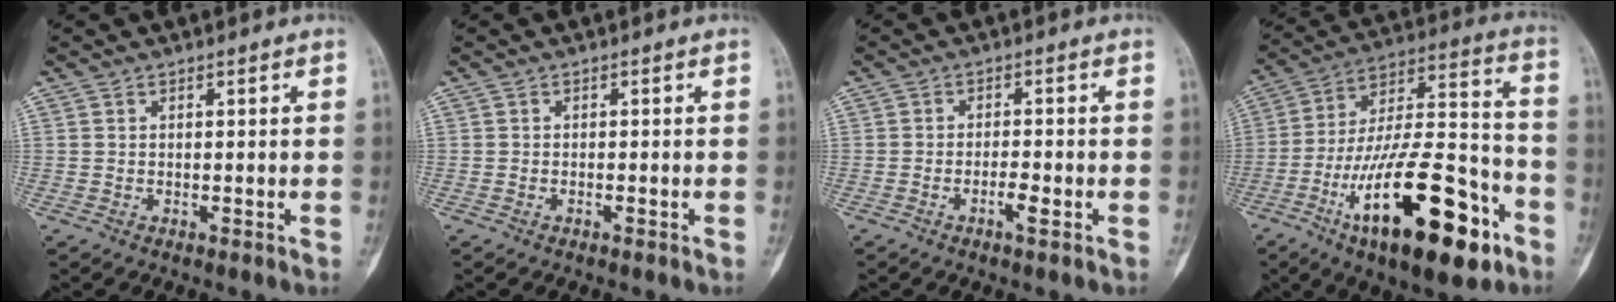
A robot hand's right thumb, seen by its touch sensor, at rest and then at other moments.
{"total": 0.6, "force": [-0.3, 0.2, 0.4], "torque": [-0.011, 0.006, -0.005]}
{"total": 2.9, "force": [-1.3, 0.7, 2.5], "torque": [-0.047, 0.006, -0.026]}
{"total": 28.7, "force": [-13.1, 10.6, 23.2], "torque": [-0.377, 0.068, -0.205]}